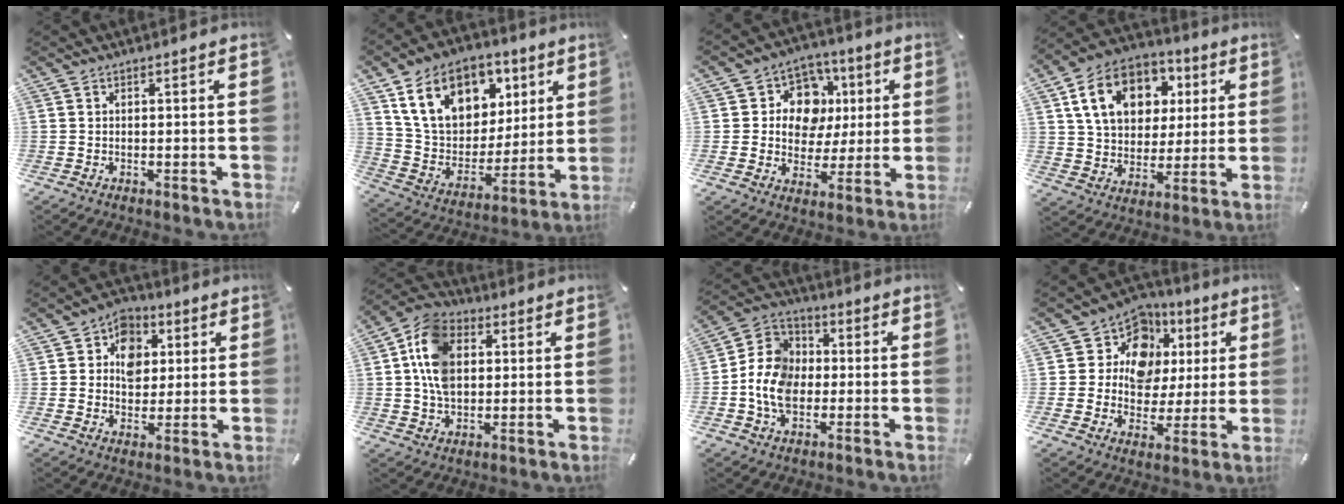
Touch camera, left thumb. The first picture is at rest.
{"total": 17.8, "force": [9.1, 12.8, 8.3], "torque": [-0.154, -0.029, 0.172]}
{"total": 11.8, "force": [1.8, 10.7, 4.6], "torque": [-0.070, -0.001, 0.040]}
{"total": 15.2, "force": [5.3, 12.0, 7.7], "torque": [-0.143, -0.001, 0.102]}
{"total": 8.2, "force": [1.4, 7.2, 3.7], "torque": [-0.051, 0.000, 0.021]}
{"total": 12.8, "force": [2.1, 9.7, 8.0], "torque": [-0.171, 0.013, 0.040]}
{"total": 10.9, "force": [-2.4, 8.9, 5.8], "torque": [-0.142, 0.029, -0.044]}
{"total": 13.1, "force": [5.3, 11.0, 4.7], "torque": [-0.080, -0.038, 0.103]}